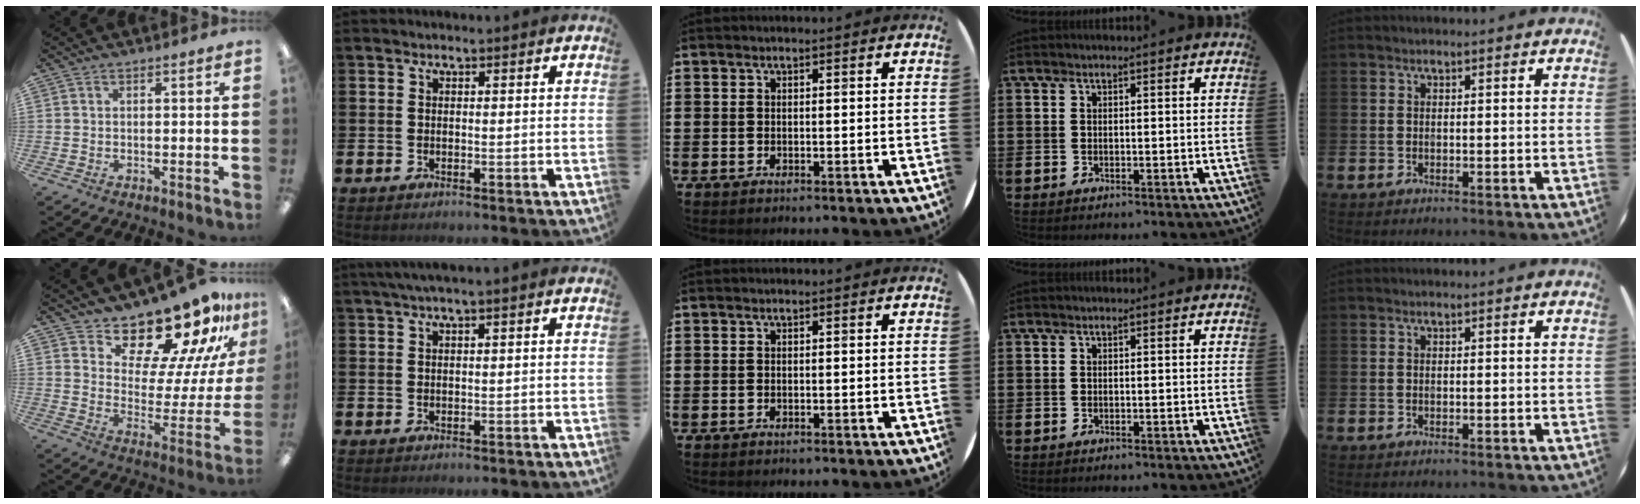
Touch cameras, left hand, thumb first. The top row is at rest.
{"thumb": {"total": 18.0, "force": [16.1, 5.3, 6.1], "torque": [-0.096, -0.135, 0.269]}, "index": {"total": 1.9, "force": [1.3, -0.1, 1.4], "torque": [-0.036, 0.005, 0.025]}}